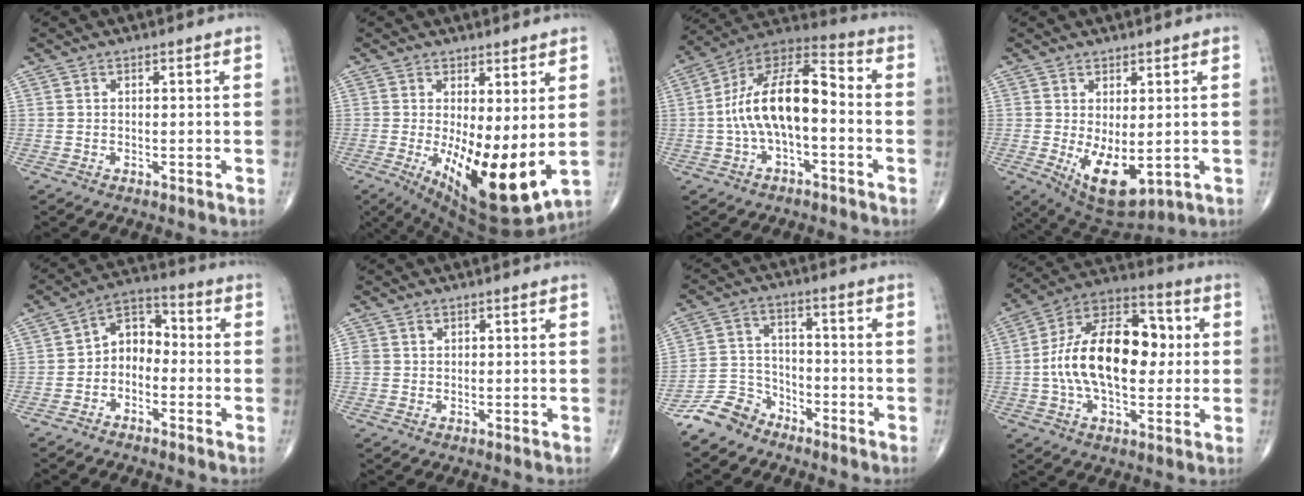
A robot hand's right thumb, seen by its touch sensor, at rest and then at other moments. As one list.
[{"total": 15.4, "force": [-1.0, 5.5, 14.3], "torque": [-0.225, -0.039, 0.006]}, {"total": 15.8, "force": [-1.7, 7.2, 14.0], "torque": [-0.252, 0.054, -0.041]}, {"total": 9.7, "force": [-1.3, 4.5, 8.5], "torque": [-0.131, -0.019, 0.001]}, {"total": 6.6, "force": [-1.8, 4.9, 4.1], "torque": [-0.044, 0.037, -0.052]}, {"total": 2.0, "force": [0.6, 1.8, 0.7], "torque": [-0.008, 0.003, 0.013]}, {"total": 7.4, "force": [-6.0, 4.3, 1.1], "torque": [-0.007, 0.044, -0.127]}, {"total": 21.0, "force": [0.6, 11.8, 17.4], "torque": [-0.278, 0.030, 0.005]}]